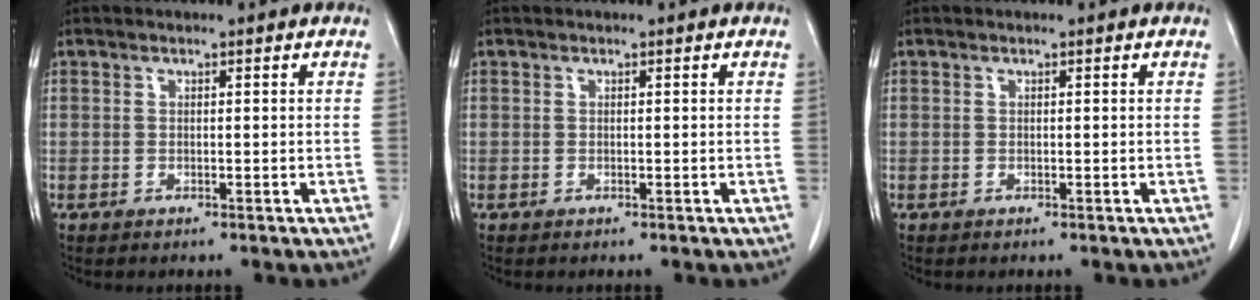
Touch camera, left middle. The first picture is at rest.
{"total": 0.0}
{"total": 0.0}